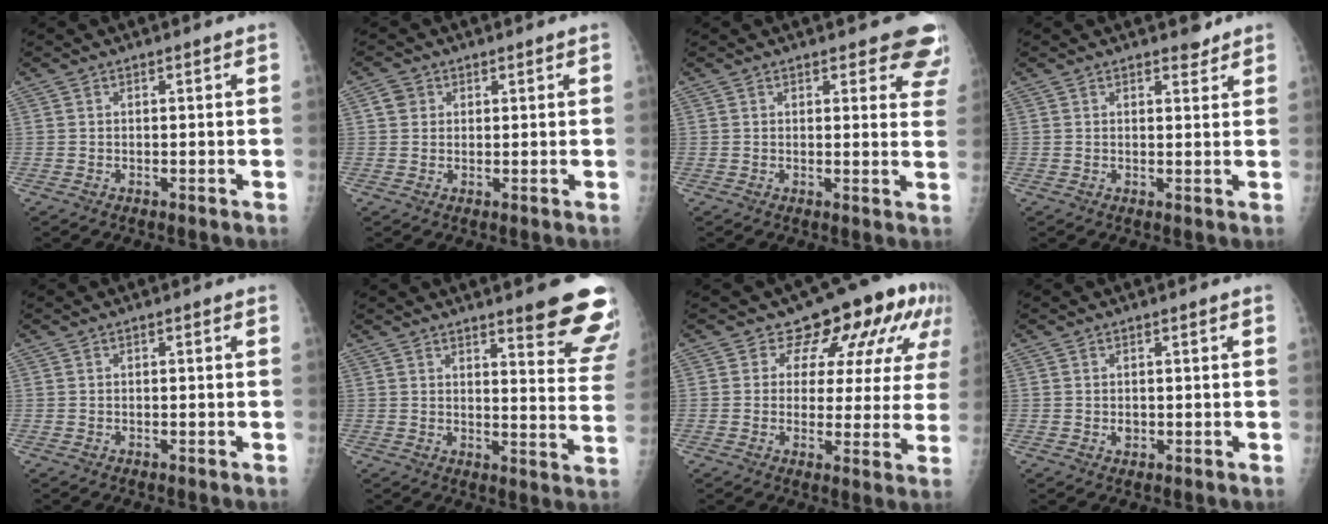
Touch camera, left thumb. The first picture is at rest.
{"total": 2.6, "force": [1.1, 2.2, 0.8], "torque": [-0.002, -0.004, 0.015]}
{"total": 9.0, "force": [7.4, 3.1, 4.1], "torque": [-0.001, -0.032, 0.063]}
{"total": 2.2, "force": [1.9, 0.8, 0.7], "torque": [0.002, -0.014, 0.024]}
{"total": 0.0}
{"total": 14.2, "force": [10.6, 2.5, 9.1], "torque": [-0.077, -0.073, 0.121]}
{"total": 12.8, "force": [7.6, 7.7, 6.9], "torque": [-0.042, -0.031, 0.077]}
{"total": 0.9, "force": [0.1, 0.7, 0.5], "torque": [-0.005, -0.001, 0.004]}